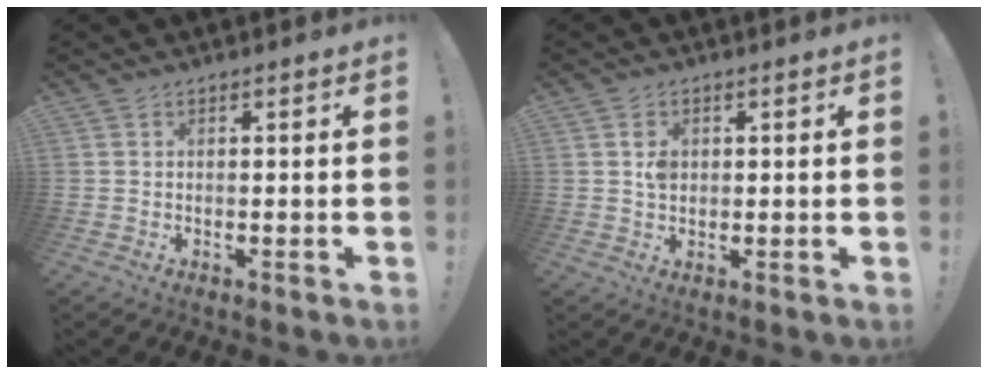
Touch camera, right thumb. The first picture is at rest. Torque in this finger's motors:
{"motor_torque": [0.21, 0.30, 0.22, -0.04, 0.02]}